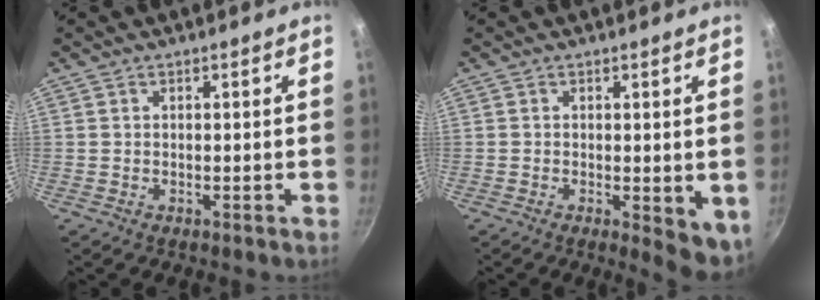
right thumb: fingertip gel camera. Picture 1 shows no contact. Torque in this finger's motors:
{"motor_torque": [-0.20, 0.55, 0.01, -0.03, 0.16]}